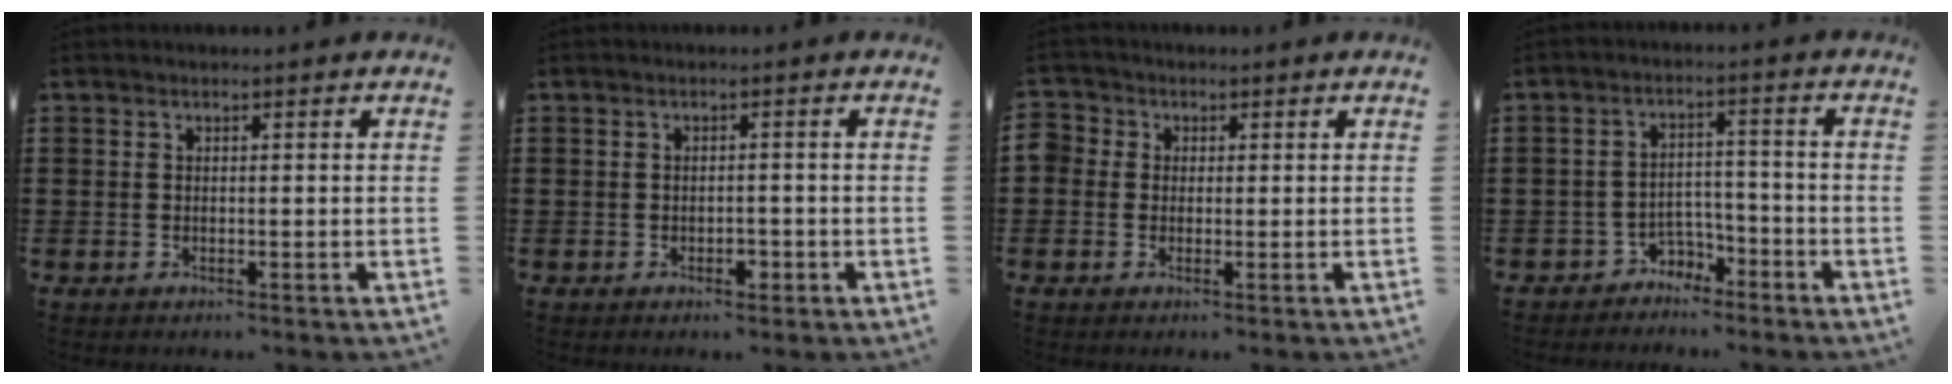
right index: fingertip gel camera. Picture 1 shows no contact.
{"total": 1.1, "force": [-0.8, 0.6, 0.5], "torque": [-0.013, -0.003, -0.016]}
{"total": 2.0, "force": [-0.2, 2.0, 0.2], "torque": [-0.016, 0.008, -0.007]}
{"total": 3.6, "force": [-3.2, 1.6, 0.3], "torque": [-0.016, 0.008, -0.066]}